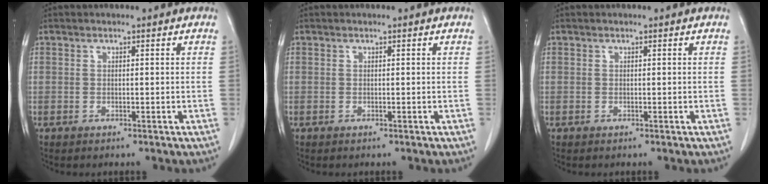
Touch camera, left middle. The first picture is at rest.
{"total": 0.0}
{"total": 0.0}